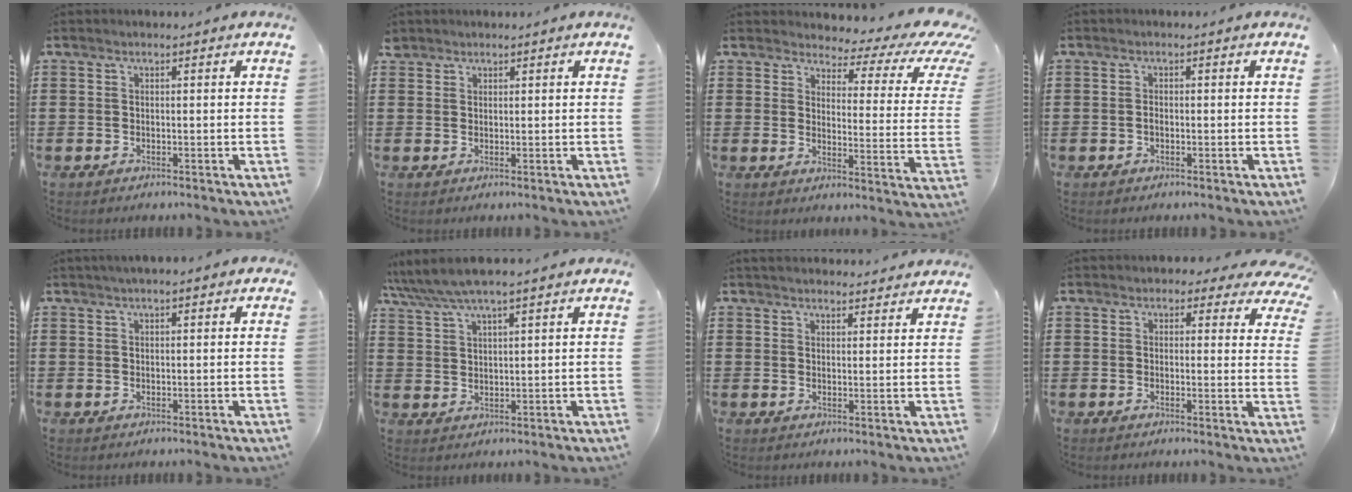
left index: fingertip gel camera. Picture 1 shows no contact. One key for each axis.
{"total": 1.3, "fx": 1.2, "fy": 0.6, "fz": 0.1, "tx": -0.004, "ty": 0.003, "tz": 0.023}
{"total": 4.1, "fx": 3.0, "fy": 1.7, "fz": 2.3, "tx": -0.047, "ty": -0.024, "tz": 0.044}
{"total": 0.8, "fx": -0.3, "fy": 0.4, "fz": 0.6, "tx": -0.015, "ty": -0.002, "tz": -0.005}
{"total": 1.2, "fx": 0.8, "fy": 0.2, "fz": 0.9, "tx": -0.019, "ty": 0.004, "tz": 0.014}
{"total": 5.0, "fx": 4.2, "fy": 0.4, "fz": 2.8, "tx": -0.064, "ty": -0.009, "tz": 0.074}
{"total": 2.5, "fx": 2.5, "fy": 0.2, "fz": 0.3, "tx": -0.010, "ty": -0.003, "tz": 0.048}
{"total": 2.6, "fx": 2.1, "fy": 1.2, "fz": 1.0, "tx": -0.014, "ty": -0.004, "tz": 0.032}